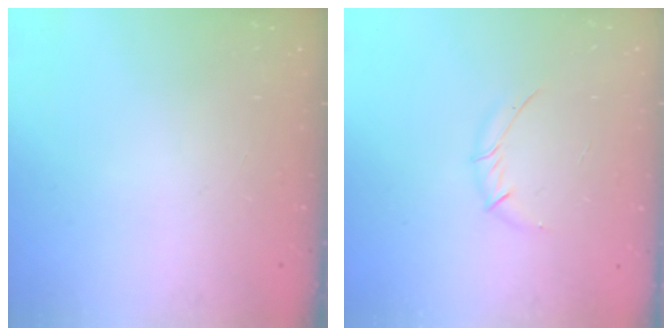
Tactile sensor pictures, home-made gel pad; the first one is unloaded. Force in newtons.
{"total": 4.1, "press": 4.0, "slide": 0.9}